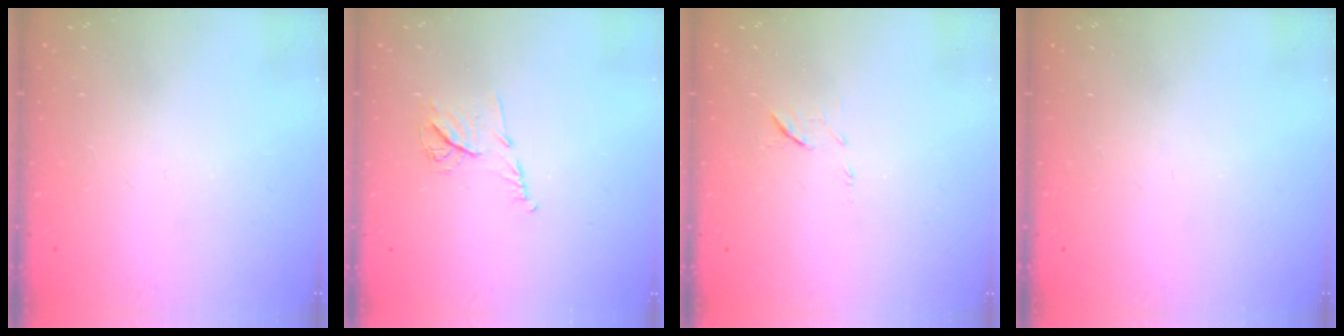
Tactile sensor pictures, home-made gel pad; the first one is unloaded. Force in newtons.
{"total": 7.9, "press": 7.9, "slide": 0.3}
{"total": 6.7, "press": 6.6, "slide": 1.1}
{"total": 0.0}